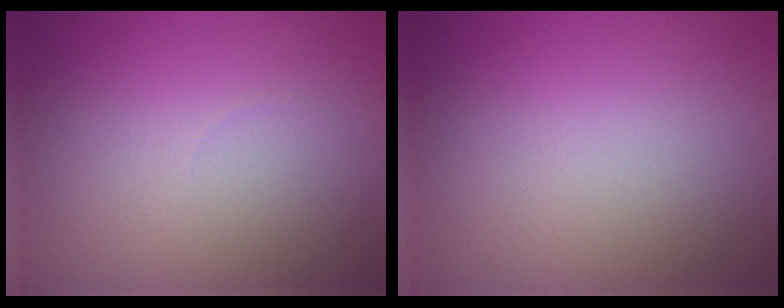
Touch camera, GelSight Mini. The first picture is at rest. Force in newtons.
{"total": 0.0}